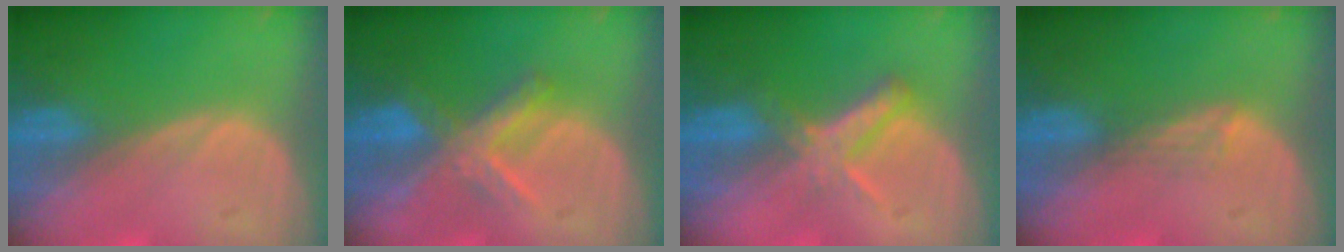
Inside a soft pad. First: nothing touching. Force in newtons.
{"total": 7.0, "press": 6.1, "slide": 3.4}
{"total": 5.5, "press": 5.1, "slide": 2.2}
{"total": 1.8, "press": 1.3, "slide": 1.2}